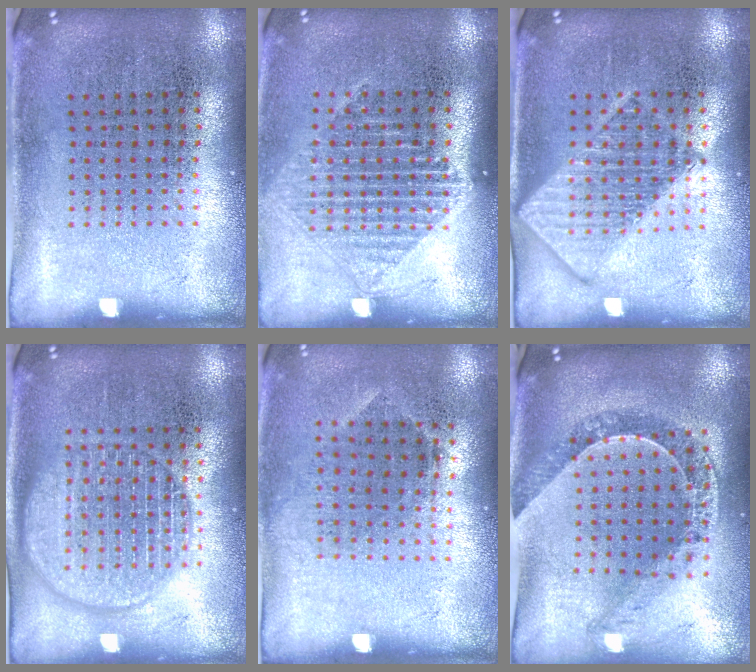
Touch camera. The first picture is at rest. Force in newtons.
{"total": 1.4, "press": 1.3, "slide": 0.6}
{"total": 2.9, "press": 2.9, "slide": 0.4}
{"total": 2.3, "press": 2.3, "slide": 0.3}
{"total": 0.8, "press": 0.7, "slide": 0.5}
{"total": 1.2, "press": 1.2, "slide": 0.2}